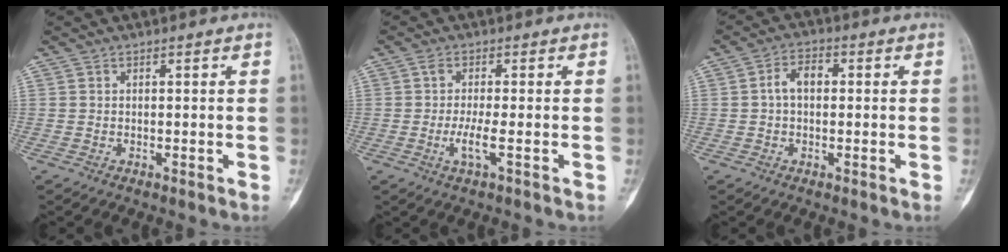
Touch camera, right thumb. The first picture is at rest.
{"total": 3.8, "force": [-1.0, 0.5, 3.6], "torque": [-0.080, -0.007, -0.024]}
{"total": 4.6, "force": [0.3, 2.9, 3.6], "torque": [-0.058, 0.017, -0.002]}